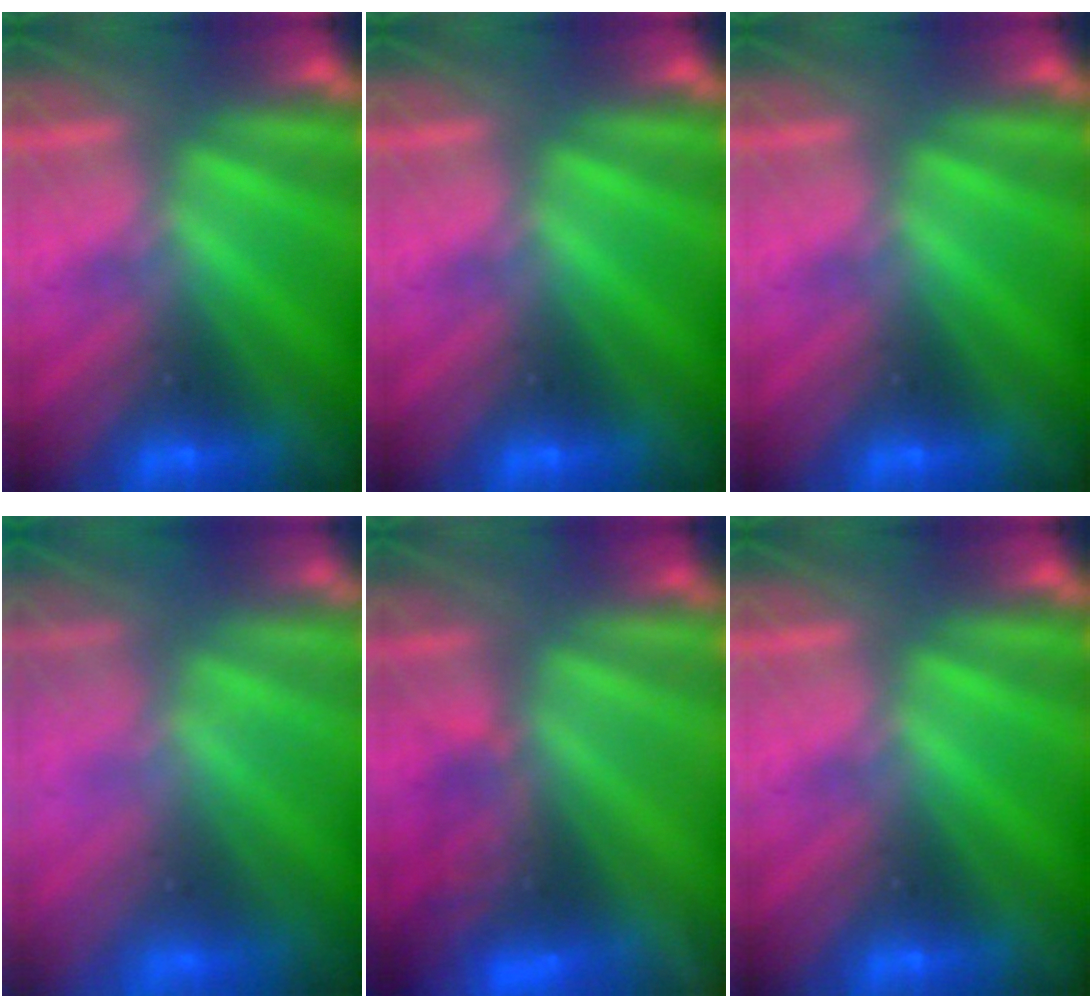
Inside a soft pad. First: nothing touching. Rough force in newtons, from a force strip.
{"total": 0.0}
{"total": 0.0}
{"total": 6.9}
{"total": 4.5}
{"total": 0.0}